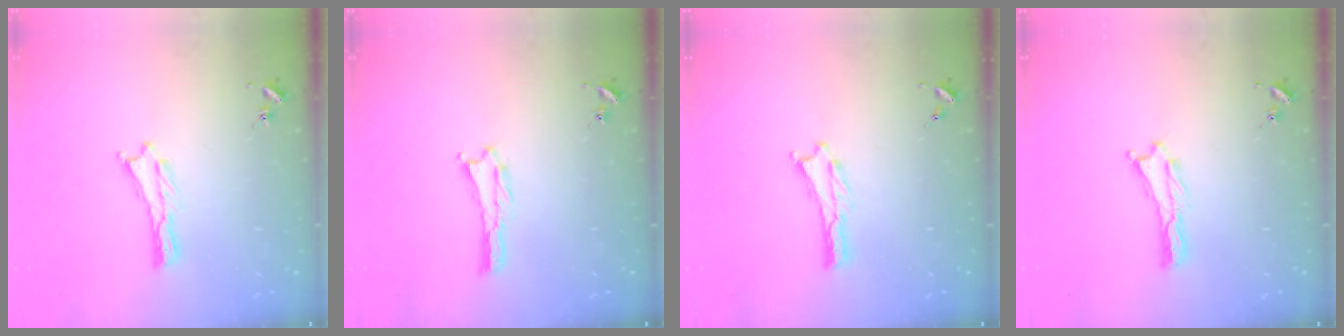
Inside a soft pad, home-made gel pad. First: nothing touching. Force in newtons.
{"total": 0.0}
{"total": 0.0}
{"total": 0.0}